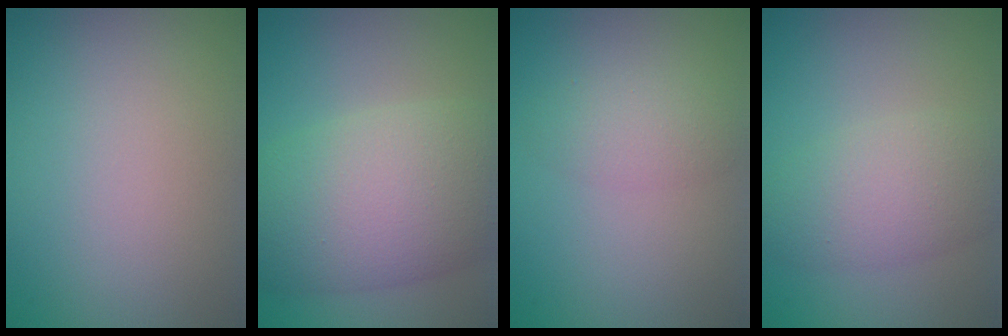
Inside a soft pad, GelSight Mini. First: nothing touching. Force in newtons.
{"total": 10.1, "press": 10.1, "slide": 0.4}
{"total": 2.2, "press": 2.2, "slide": 0.0}
{"total": 4.5, "press": 4.5, "slide": 0.2}